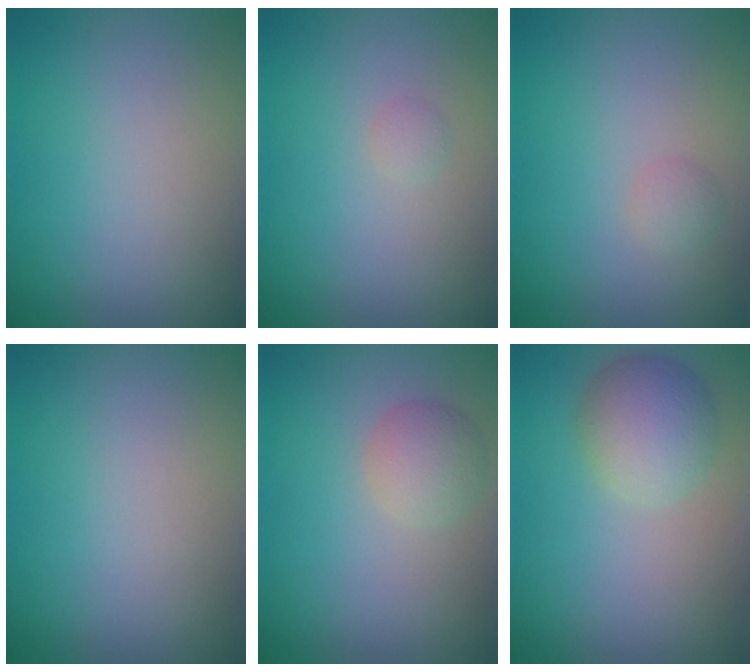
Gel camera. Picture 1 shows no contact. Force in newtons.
{"total": 0.6, "press": 0.6, "slide": 0.0}
{"total": 1.1, "press": 1.1, "slide": 0.0}
{"total": 0.0}
{"total": 2.4, "press": 2.4, "slide": 0.1}
{"total": 4.1, "press": 4.0, "slide": 0.1}